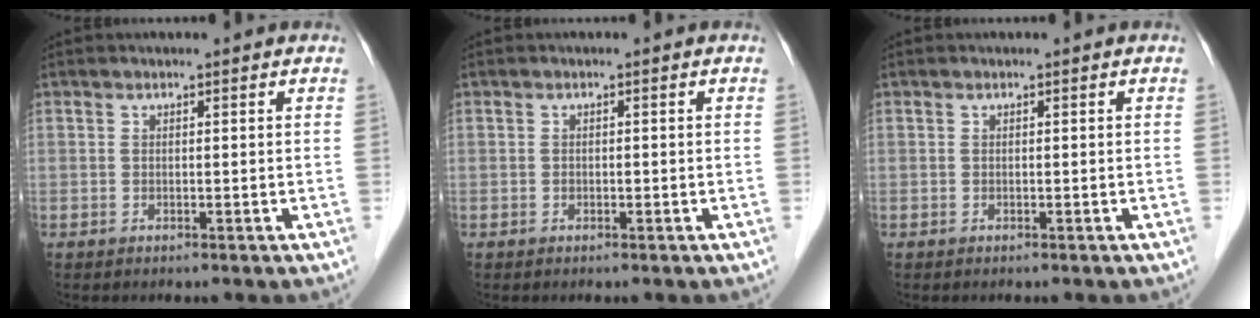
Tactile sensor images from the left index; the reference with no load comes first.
{"total": 0.6, "force": [-0.2, 0.4, 0.4], "torque": [-0.007, 0.003, -0.004]}
{"total": 0.0}